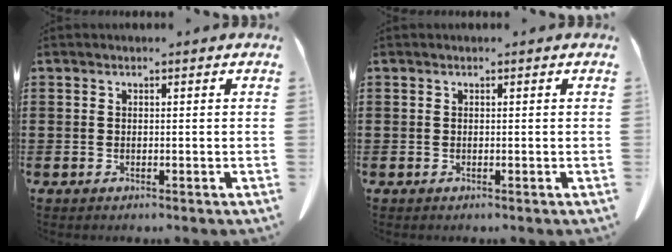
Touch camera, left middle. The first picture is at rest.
{"total": 0.0}